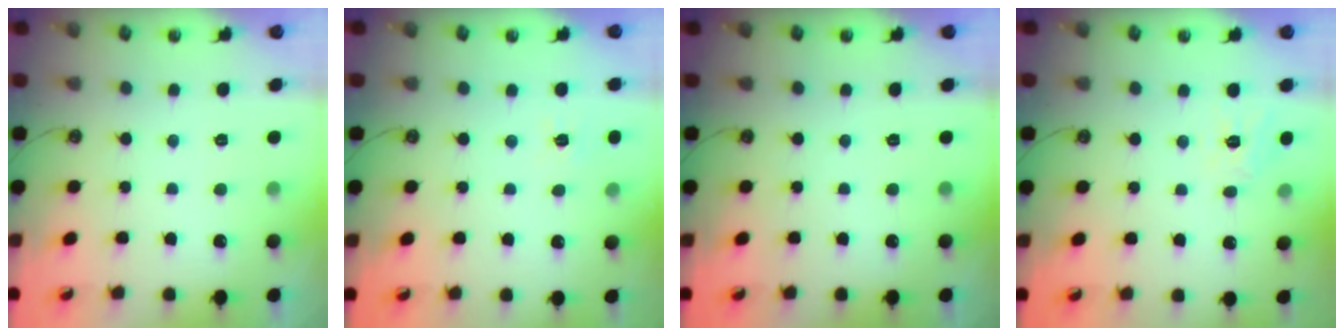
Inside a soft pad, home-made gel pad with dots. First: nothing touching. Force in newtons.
{"total": 5.1, "press": 5.0, "slide": 0.6}
{"total": 0.0}
{"total": 8.4, "press": 8.4, "slide": 0.4}